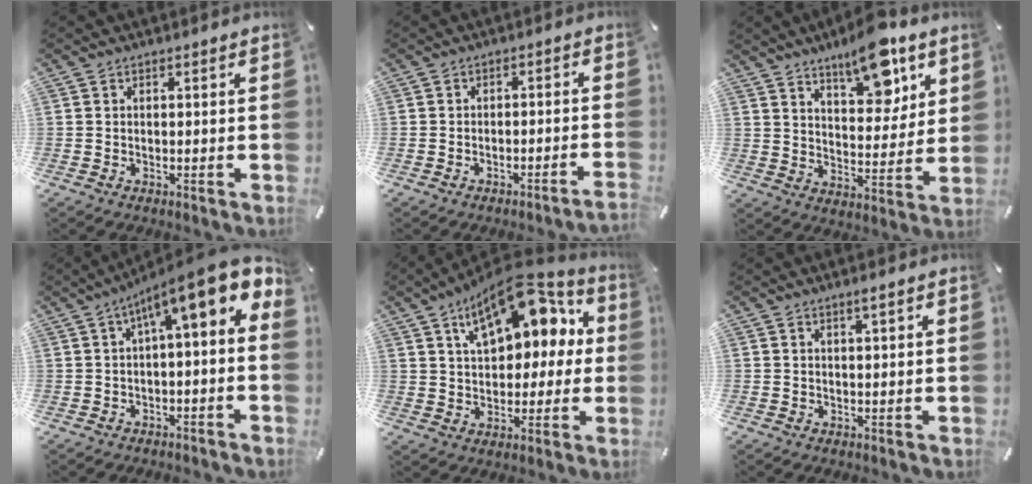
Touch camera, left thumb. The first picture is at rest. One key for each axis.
{"total": 2.6, "fx": -2.0, "fy": 0.2, "fz": 1.8, "tx": -0.029, "ty": 0.004, "tz": -0.035}
{"total": 12.9, "fx": 9.4, "fy": 5.3, "fz": 7.2, "tx": -0.095, "ty": -0.054, "tz": 0.161}
{"total": 12.5, "fx": 5.3, "fy": 2.6, "fz": 11.0, "tx": -0.179, "ty": -0.043, "tz": 0.086}
{"total": 17.3, "fx": 8.4, "fy": 9.8, "fz": 11.5, "tx": -0.181, "ty": -0.038, "tz": 0.143}
{"total": 1.8, "fx": 1.1, "fy": 0.1, "fz": 1.4, "tx": -0.029, "ty": -0.001, "tz": 0.018}